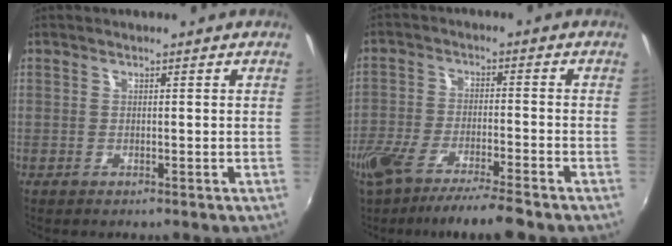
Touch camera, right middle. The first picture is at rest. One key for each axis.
{"total": 11.6, "fx": -9.2, "fy": 1.4, "fz": 6.9, "tx": -0.144, "ty": -0.030, "tz": -0.159}